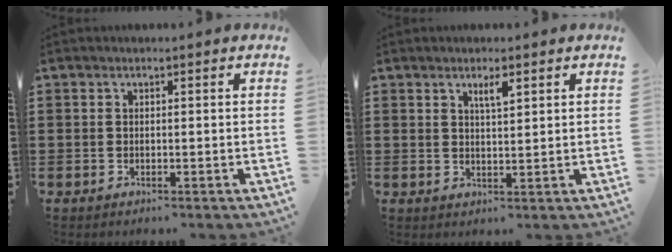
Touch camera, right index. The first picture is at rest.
{"total": 2.3, "force": [1.4, 0.4, 1.8], "torque": [-0.028, -0.002, 0.021]}